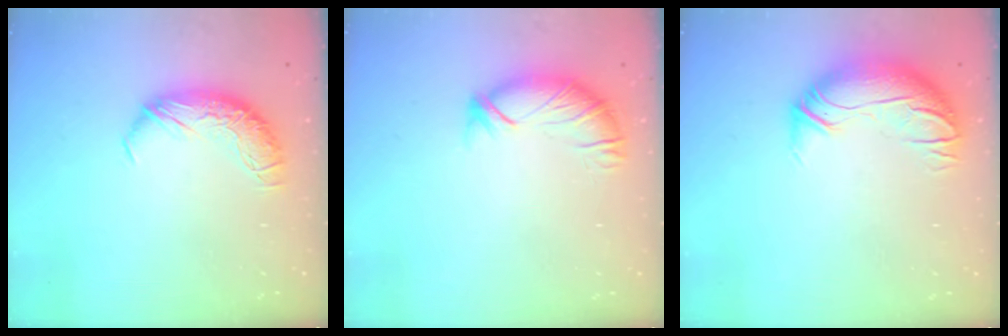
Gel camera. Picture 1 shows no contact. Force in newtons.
{"total": 2.9, "press": 2.8, "slide": 0.9}
{"total": 3.0, "press": 0.4, "slide": 2.9}